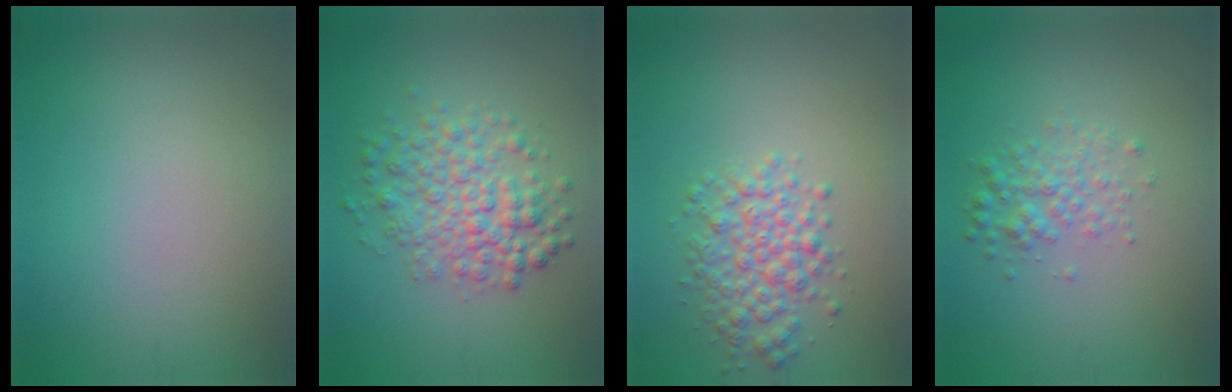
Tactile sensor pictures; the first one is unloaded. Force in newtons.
{"total": 4.8, "press": 4.8, "slide": 0.1}
{"total": 3.7, "press": 3.7, "slide": 0.1}
{"total": 2.3, "press": 2.3, "slide": 0.1}